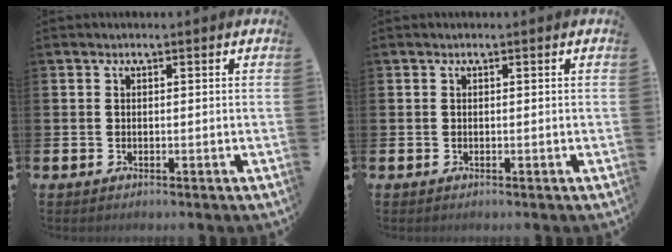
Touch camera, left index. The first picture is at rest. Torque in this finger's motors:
{"motor_torque": [-0.01, 0.00, 0.00, 0.00]}